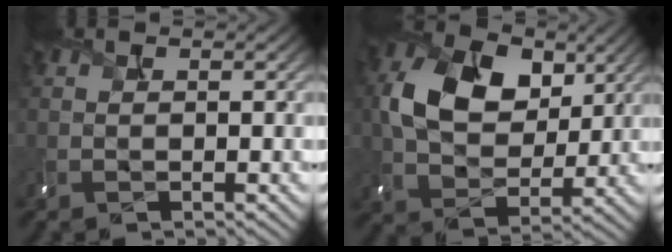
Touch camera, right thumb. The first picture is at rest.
{"total": 10.8, "force": [3.2, 7.6, 7.0], "torque": [-0.147, 0.007, 0.055]}